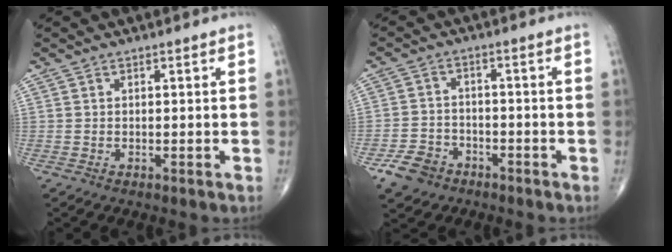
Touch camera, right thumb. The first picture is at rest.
{"total": 6.2, "force": [-3.9, 4.4, 1.9], "torque": [-0.027, 0.020, -0.070]}